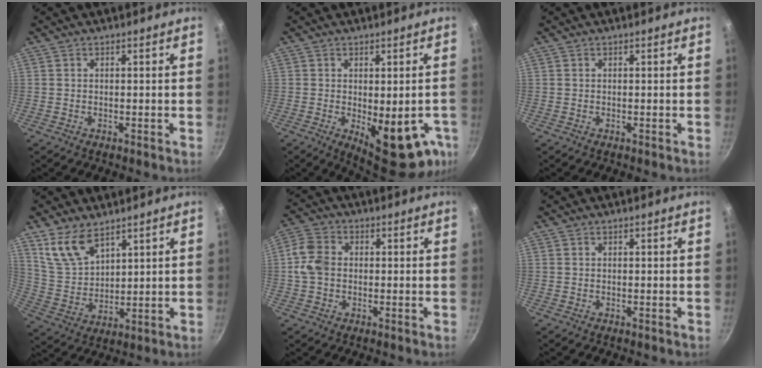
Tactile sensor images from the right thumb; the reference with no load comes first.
{"total": 15.5, "force": [-4.3, 6.6, 13.3], "torque": [-0.129, -0.017, -0.041]}
{"total": 0.0}
{"total": 9.2, "force": [6.3, 4.7, 4.8], "torque": [-0.078, -0.035, 0.139]}
{"total": 6.5, "force": [-0.1, 4.9, 4.2], "torque": [-0.079, 0.014, -0.014]}
{"total": 0.0}